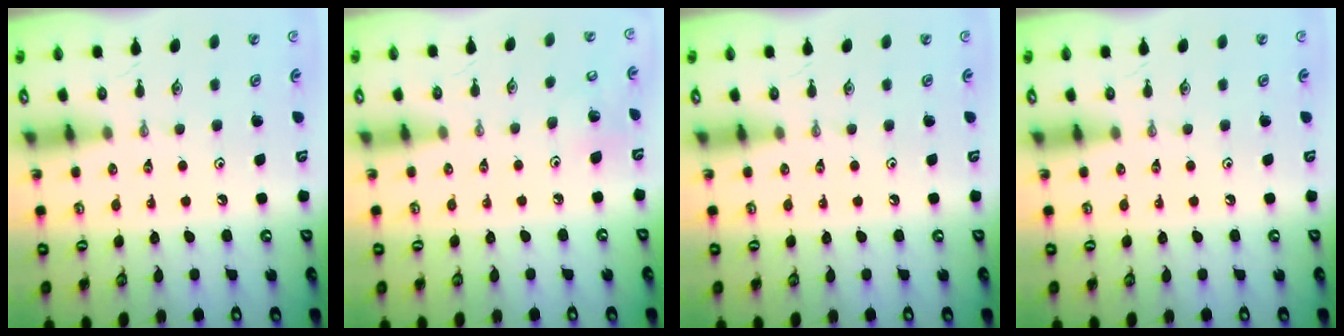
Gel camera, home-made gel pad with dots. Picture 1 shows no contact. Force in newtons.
{"total": 6.9, "press": 6.9, "slide": 0.9}
{"total": 0.0}
{"total": 0.0}